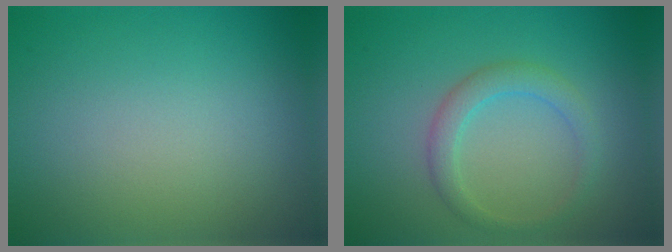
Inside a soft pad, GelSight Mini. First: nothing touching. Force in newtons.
{"total": 2.3, "press": 2.3, "slide": 0.0}